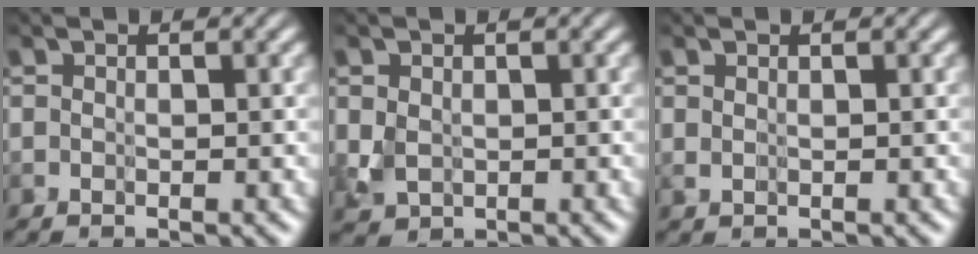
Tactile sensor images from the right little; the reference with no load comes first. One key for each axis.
{"total": 2.1, "fx": 0.3, "fy": 1.7, "fz": 1.2, "tx": -0.043, "ty": -0.005, "tz": 0.007}
{"total": 0.7, "fx": 0.6, "fy": 0.2, "fz": 0.4, "tx": -0.009, "ty": -0.005, "tz": 0.011}